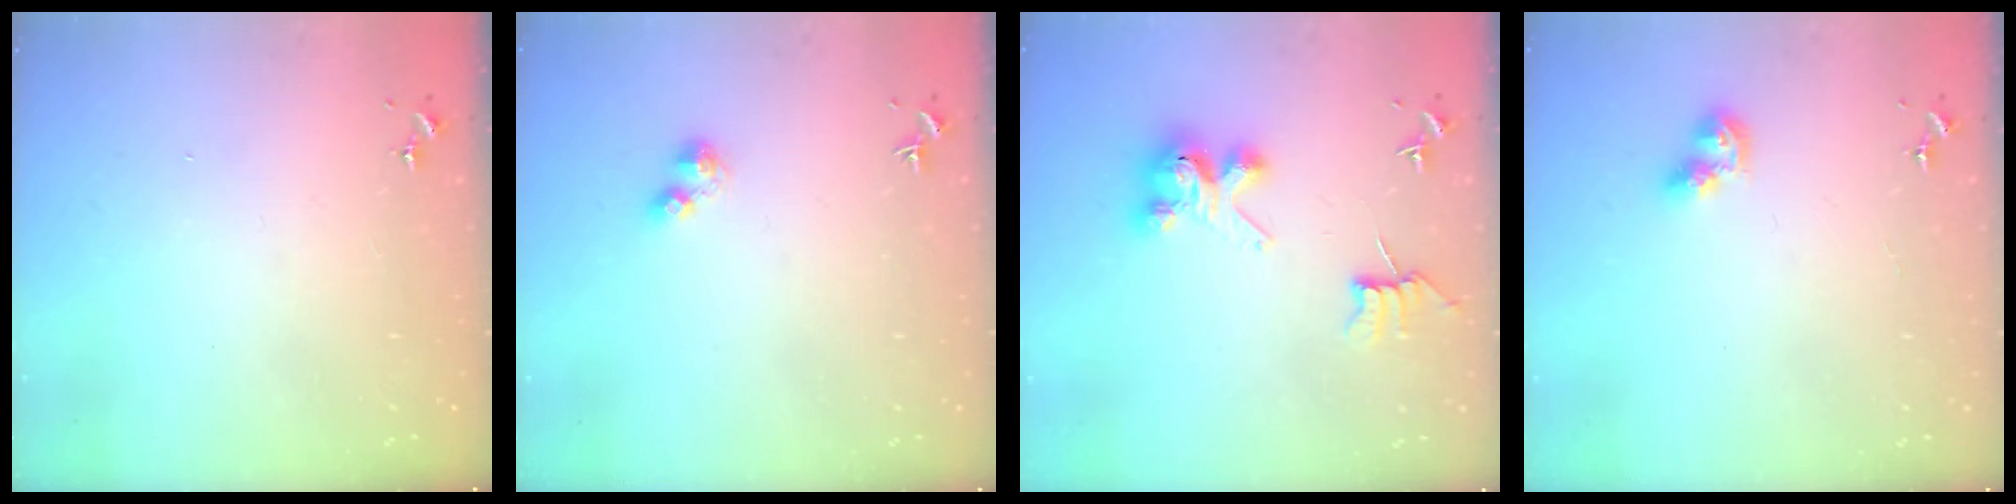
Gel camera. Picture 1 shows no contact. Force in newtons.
{"total": 2.9, "press": 2.9, "slide": 0.7}
{"total": 8.0, "press": 8.0, "slide": 0.4}
{"total": 6.6, "press": 6.6, "slide": 0.4}